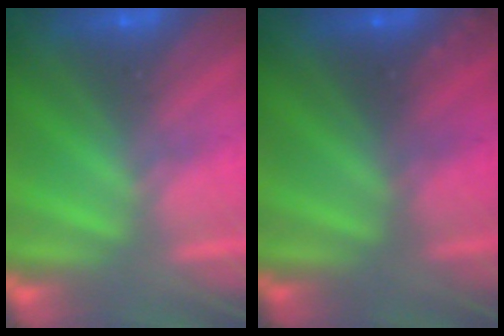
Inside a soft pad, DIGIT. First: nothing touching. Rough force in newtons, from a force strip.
{"total": 2.3}